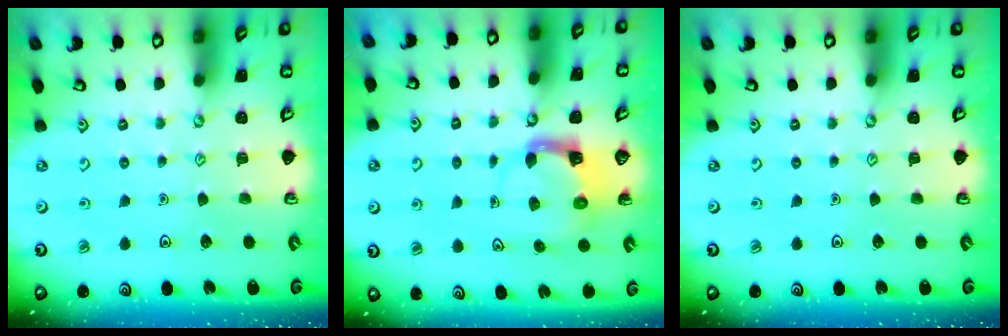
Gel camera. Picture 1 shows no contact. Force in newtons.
{"total": 3.7, "press": 3.6, "slide": 0.6}
{"total": 0.0}